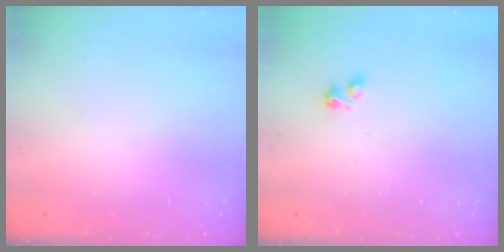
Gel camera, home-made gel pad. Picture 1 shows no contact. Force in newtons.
{"total": 2.9, "press": 2.8, "slide": 0.6}